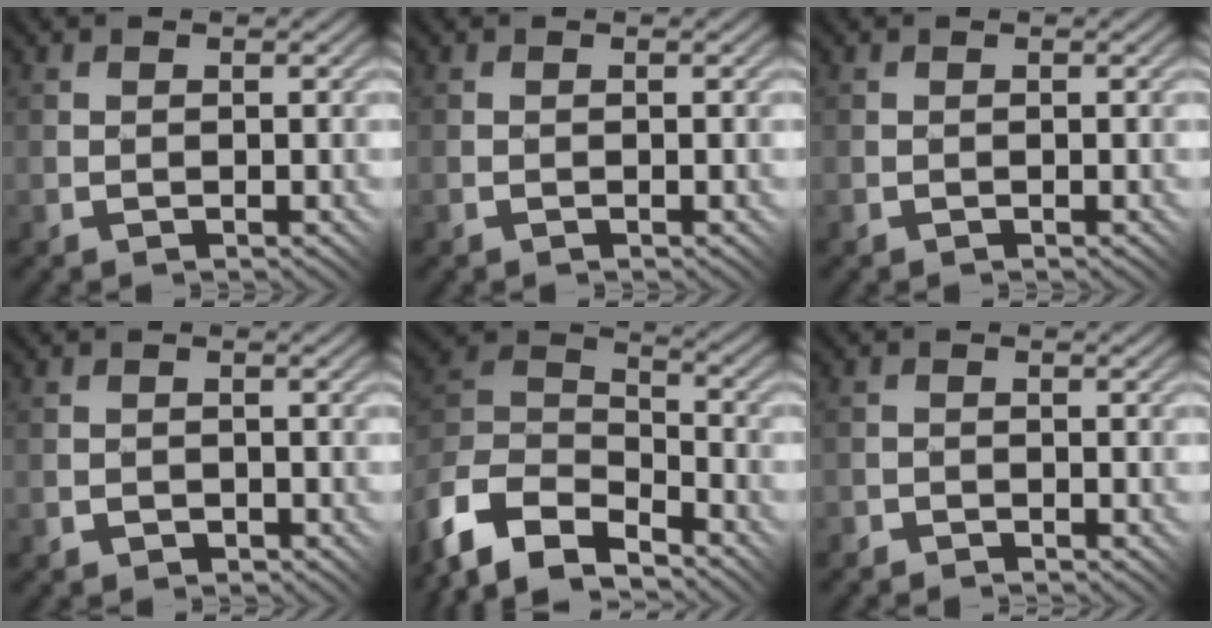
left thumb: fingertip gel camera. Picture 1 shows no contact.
{"total": 0.0}
{"total": 0.0}
{"total": 1.0, "force": [-0.8, 0.6, 0.1], "torque": [0.002, 0.000, -0.015]}
{"total": 12.8, "force": [-9.5, 6.1, 6.1], "torque": [-0.167, -0.008, -0.168]}
{"total": 1.2, "force": [-1.1, 0.2, -0.5], "torque": [0.022, 0.011, -0.024]}